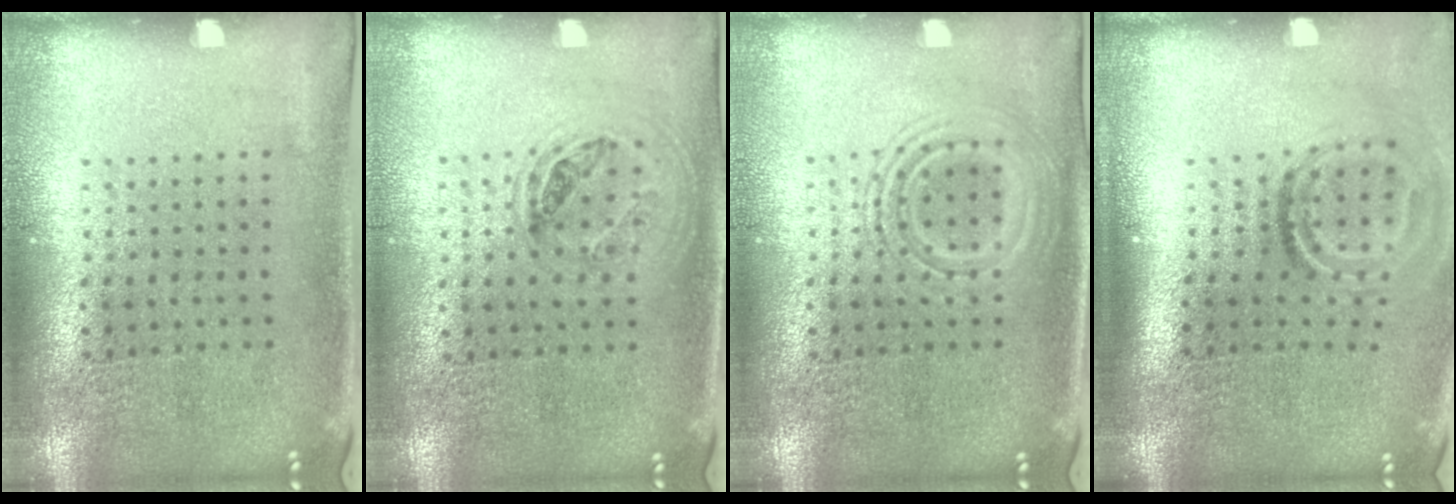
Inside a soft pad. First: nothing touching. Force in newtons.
{"total": 1.0, "press": 0.9, "slide": 0.3}
{"total": 2.8, "press": 2.7, "slide": 0.4}
{"total": 1.9, "press": 1.1, "slide": 1.5}